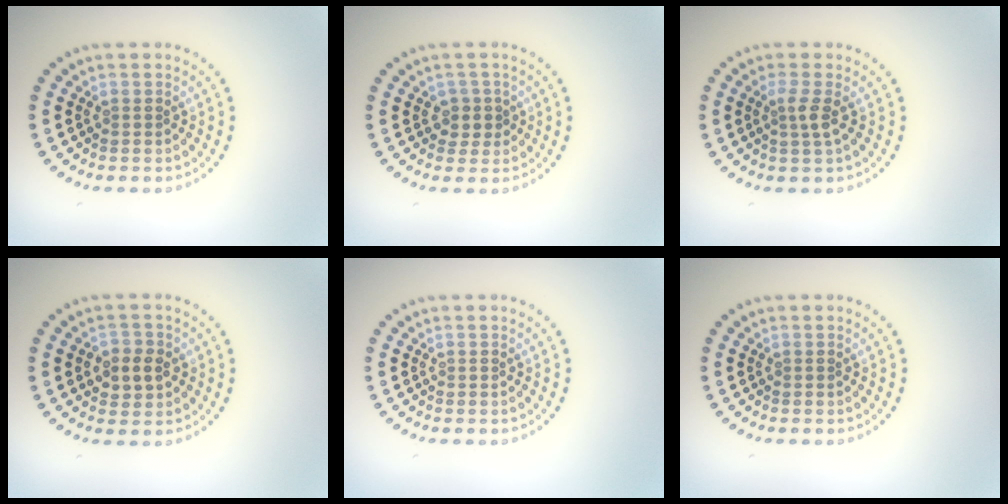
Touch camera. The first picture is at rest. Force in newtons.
{"total": 1.8, "press": 1.4, "slide": 1.1}
{"total": 1.7, "press": 1.3, "slide": 1.1}
{"total": 2.6, "press": 2.6, "slide": 0.3}
{"total": 0.0}
{"total": 0.0}